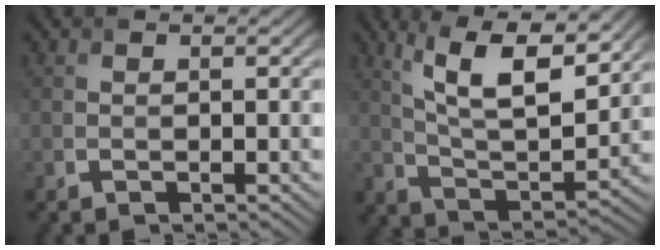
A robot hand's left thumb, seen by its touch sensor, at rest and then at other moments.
{"total": 13.0, "force": [7.6, 4.8, 9.5], "torque": [-0.185, 0.001, 0.128]}